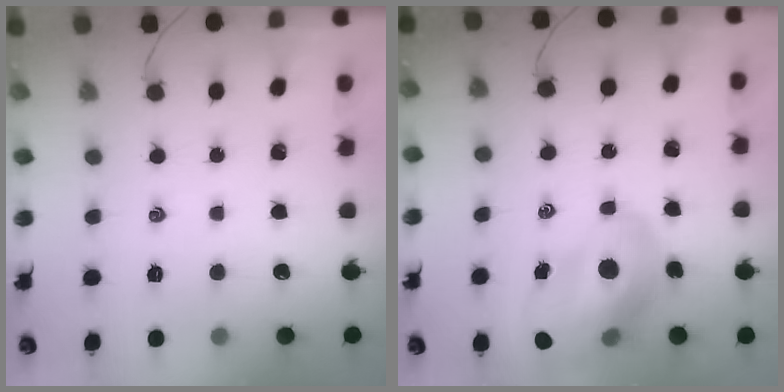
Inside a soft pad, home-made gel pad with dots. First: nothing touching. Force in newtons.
{"total": 15.4, "press": 14.8, "slide": 4.2}